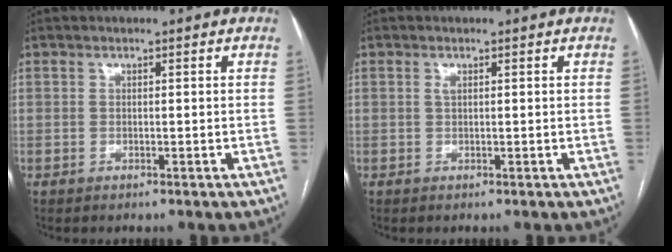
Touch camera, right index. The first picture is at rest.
{"total": 0.7, "force": [0.3, 0.2, 0.6], "torque": [-0.018, -0.002, 0.006]}